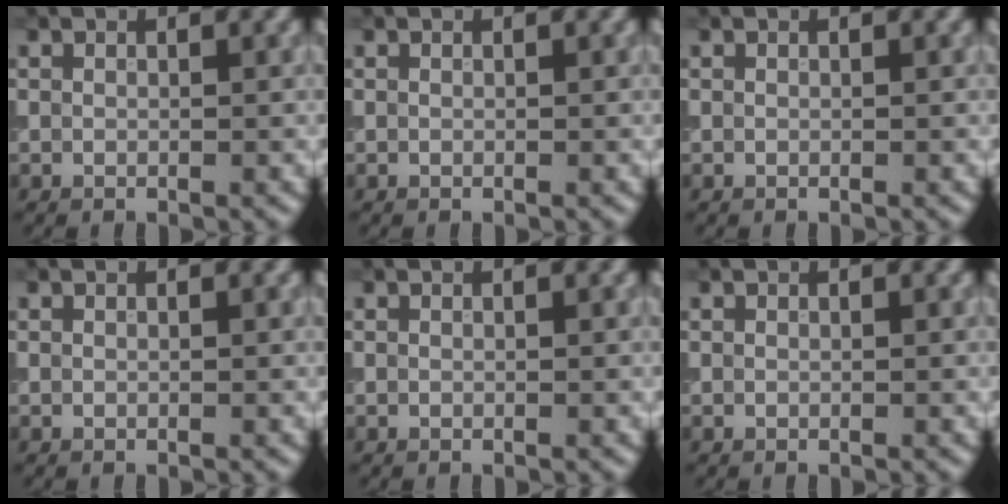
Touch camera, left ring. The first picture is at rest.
{"total": 0.0}
{"total": 0.0}
{"total": 0.0}
{"total": 0.0}
{"total": 0.0}